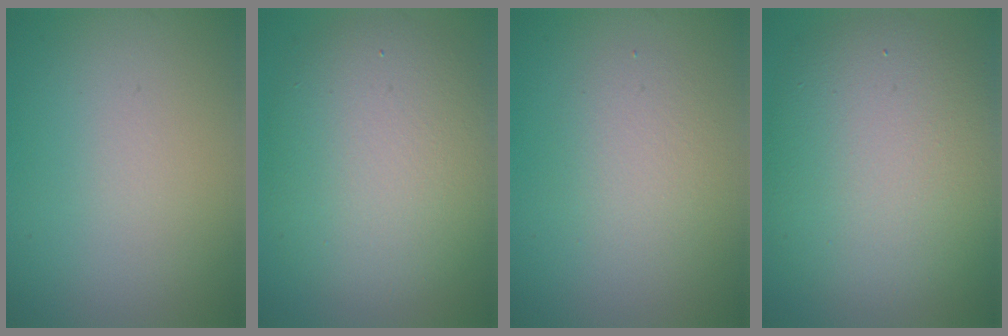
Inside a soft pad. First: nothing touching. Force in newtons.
{"total": 8.8, "press": 8.8, "slide": 0.7}
{"total": 2.6, "press": 2.6, "slide": 0.2}
{"total": 10.5, "press": 10.5, "slide": 0.8}